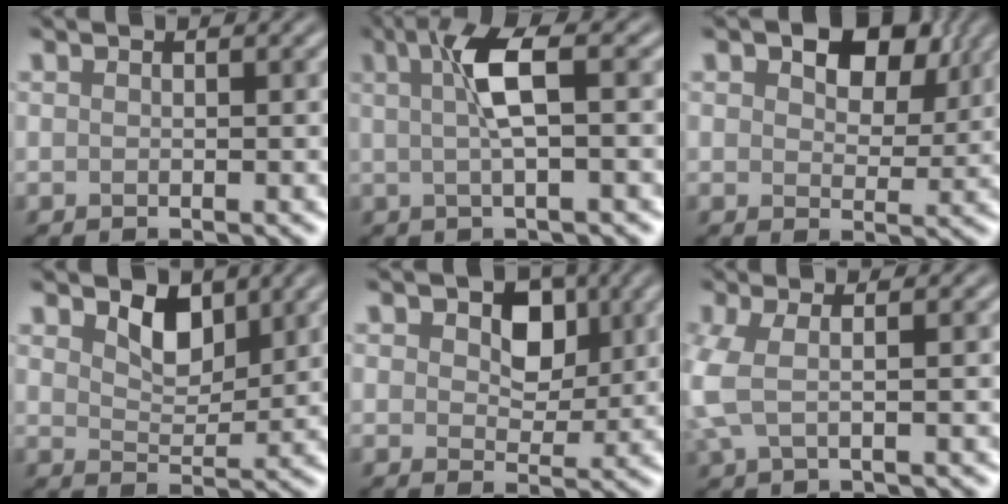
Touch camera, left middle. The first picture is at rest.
{"total": 3.8, "force": [0.8, 0.5, 3.7], "torque": [-0.076, 0.011, 0.019]}
{"total": 6.9, "force": [3.8, 3.9, 4.3], "torque": [-0.062, 0.013, 0.051]}
{"total": 2.9, "force": [2.2, 1.4, 1.3], "torque": [-0.037, -0.002, 0.041]}
{"total": 3.9, "force": [1.5, 2.7, 2.4], "torque": [-0.041, 0.002, 0.020]}
{"total": 2.7, "force": [0.1, 0.9, 2.5], "torque": [-0.067, 0.009, -0.002]}